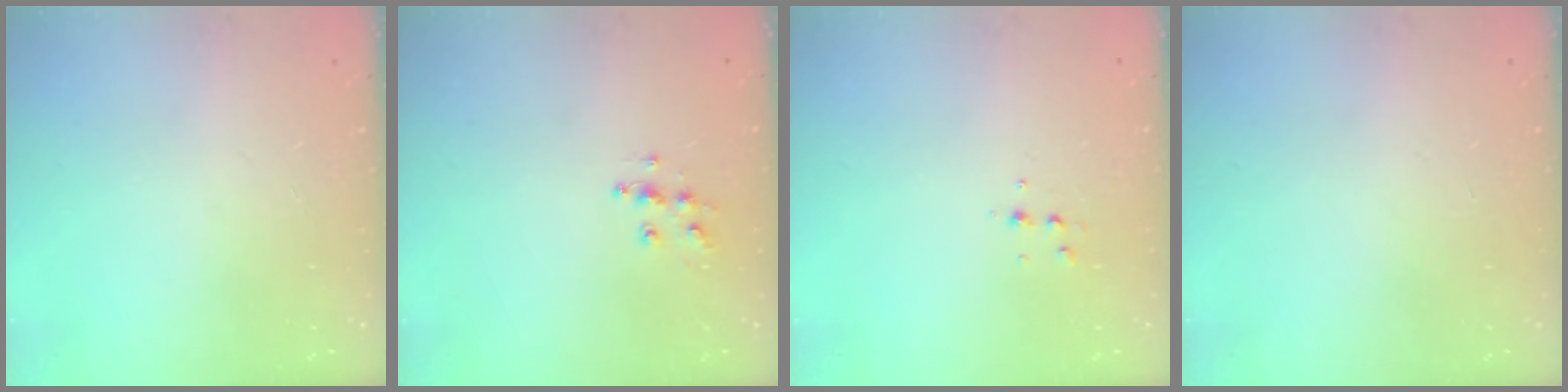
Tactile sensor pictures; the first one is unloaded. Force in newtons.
{"total": 7.3, "press": 7.3, "slide": 0.1}
{"total": 4.1, "press": 4.0, "slide": 1.1}
{"total": 0.0}